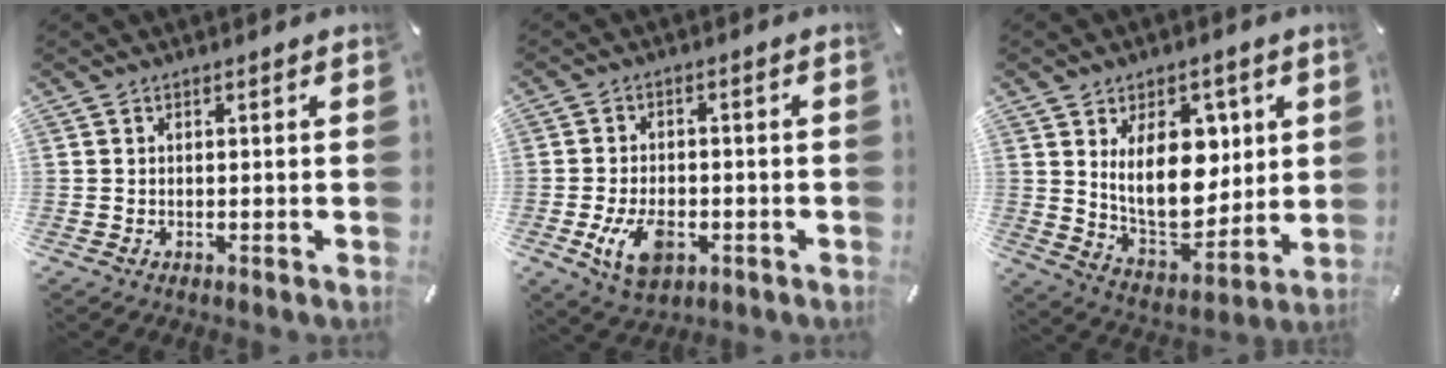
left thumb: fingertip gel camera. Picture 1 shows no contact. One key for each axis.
{"total": 8.7, "fx": -2.9, "fy": 5.4, "fz": 6.1, "tx": -0.118, "ty": 0.001, "tz": -0.053}
{"total": 17.0, "fx": 4.9, "fy": 10.5, "fz": 12.4, "tx": -0.198, "ty": -0.028, "tz": 0.086}